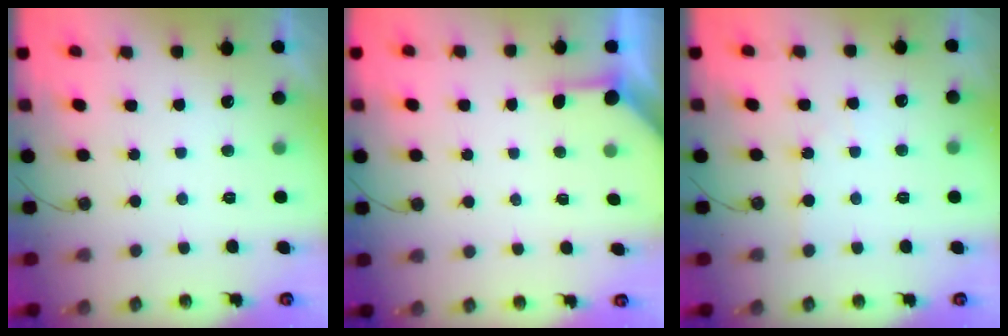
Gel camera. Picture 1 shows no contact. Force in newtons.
{"total": 2.4, "press": 2.4, "slide": 0.4}
{"total": 3.0, "press": 3.0, "slide": 0.4}